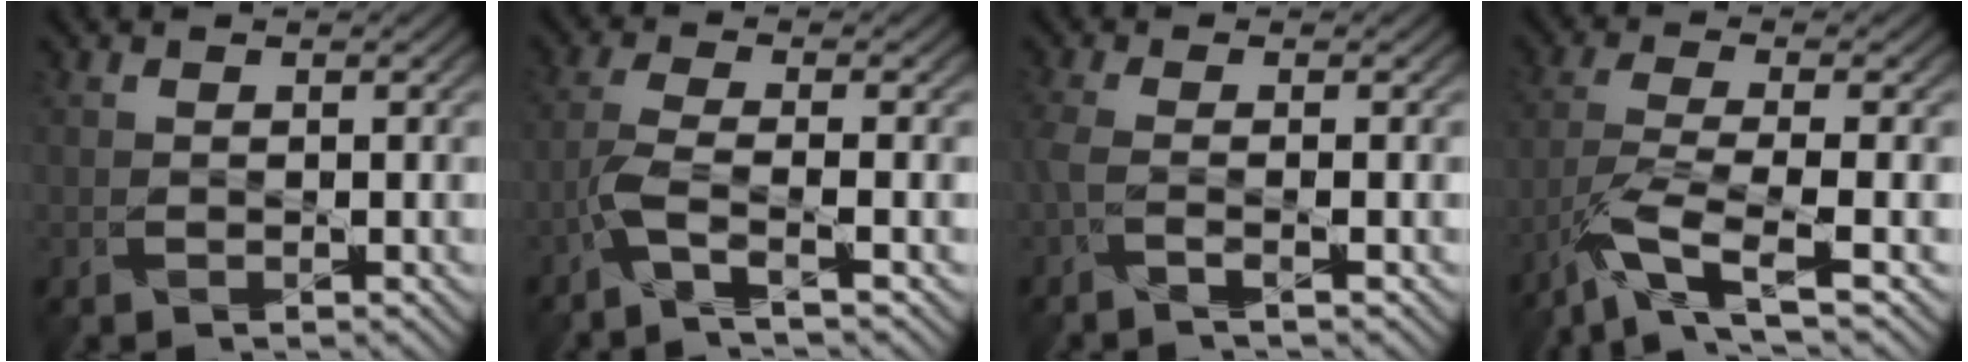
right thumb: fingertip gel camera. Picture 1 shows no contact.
{"total": 3.6, "force": [-2.1, -0.3, 2.9], "torque": [-0.071, 0.003, -0.056]}
{"total": 2.8, "force": [-1.4, -0.2, 2.4], "torque": [-0.064, -0.003, -0.037]}
{"total": 6.4, "force": [-4.1, 0.6, 4.9], "torque": [-0.104, -0.002, -0.085]}